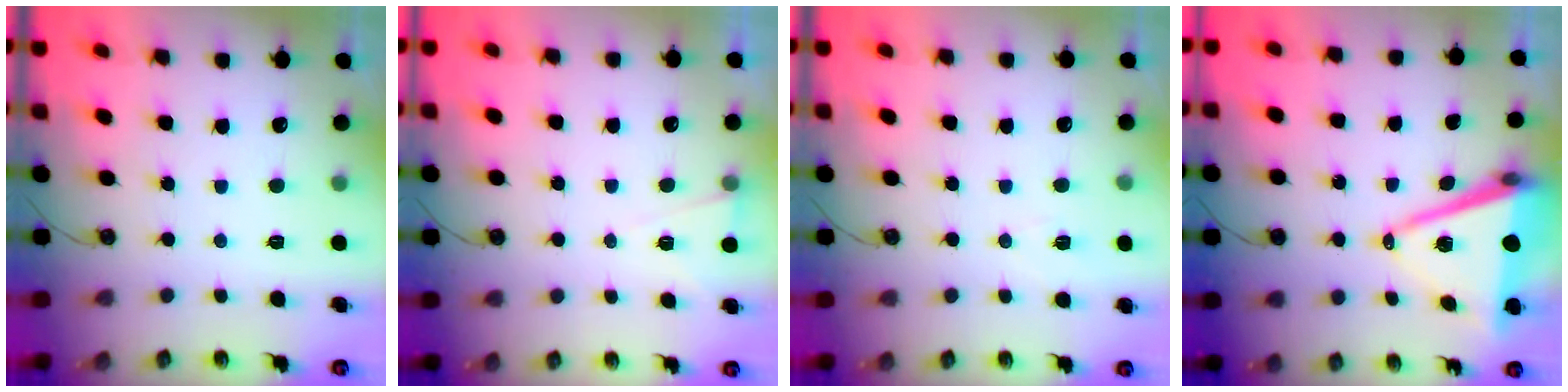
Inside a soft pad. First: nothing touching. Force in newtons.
{"total": 6.4, "press": 4.7, "slide": 4.3}
{"total": 6.9, "press": 5.7, "slide": 3.8}
{"total": 12.8, "press": 12.1, "slide": 4.3}